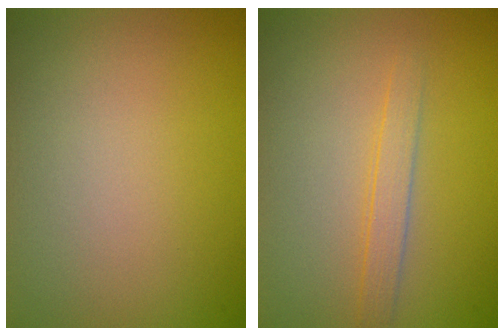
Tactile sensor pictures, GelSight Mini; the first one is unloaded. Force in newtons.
{"total": 1.7, "press": 1.7, "slide": 0.1}